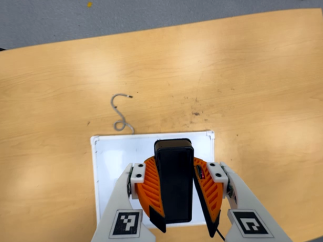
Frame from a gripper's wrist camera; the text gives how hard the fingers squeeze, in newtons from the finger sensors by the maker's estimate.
{"total": 10.5, "left": 10.5, "right": 10.4}